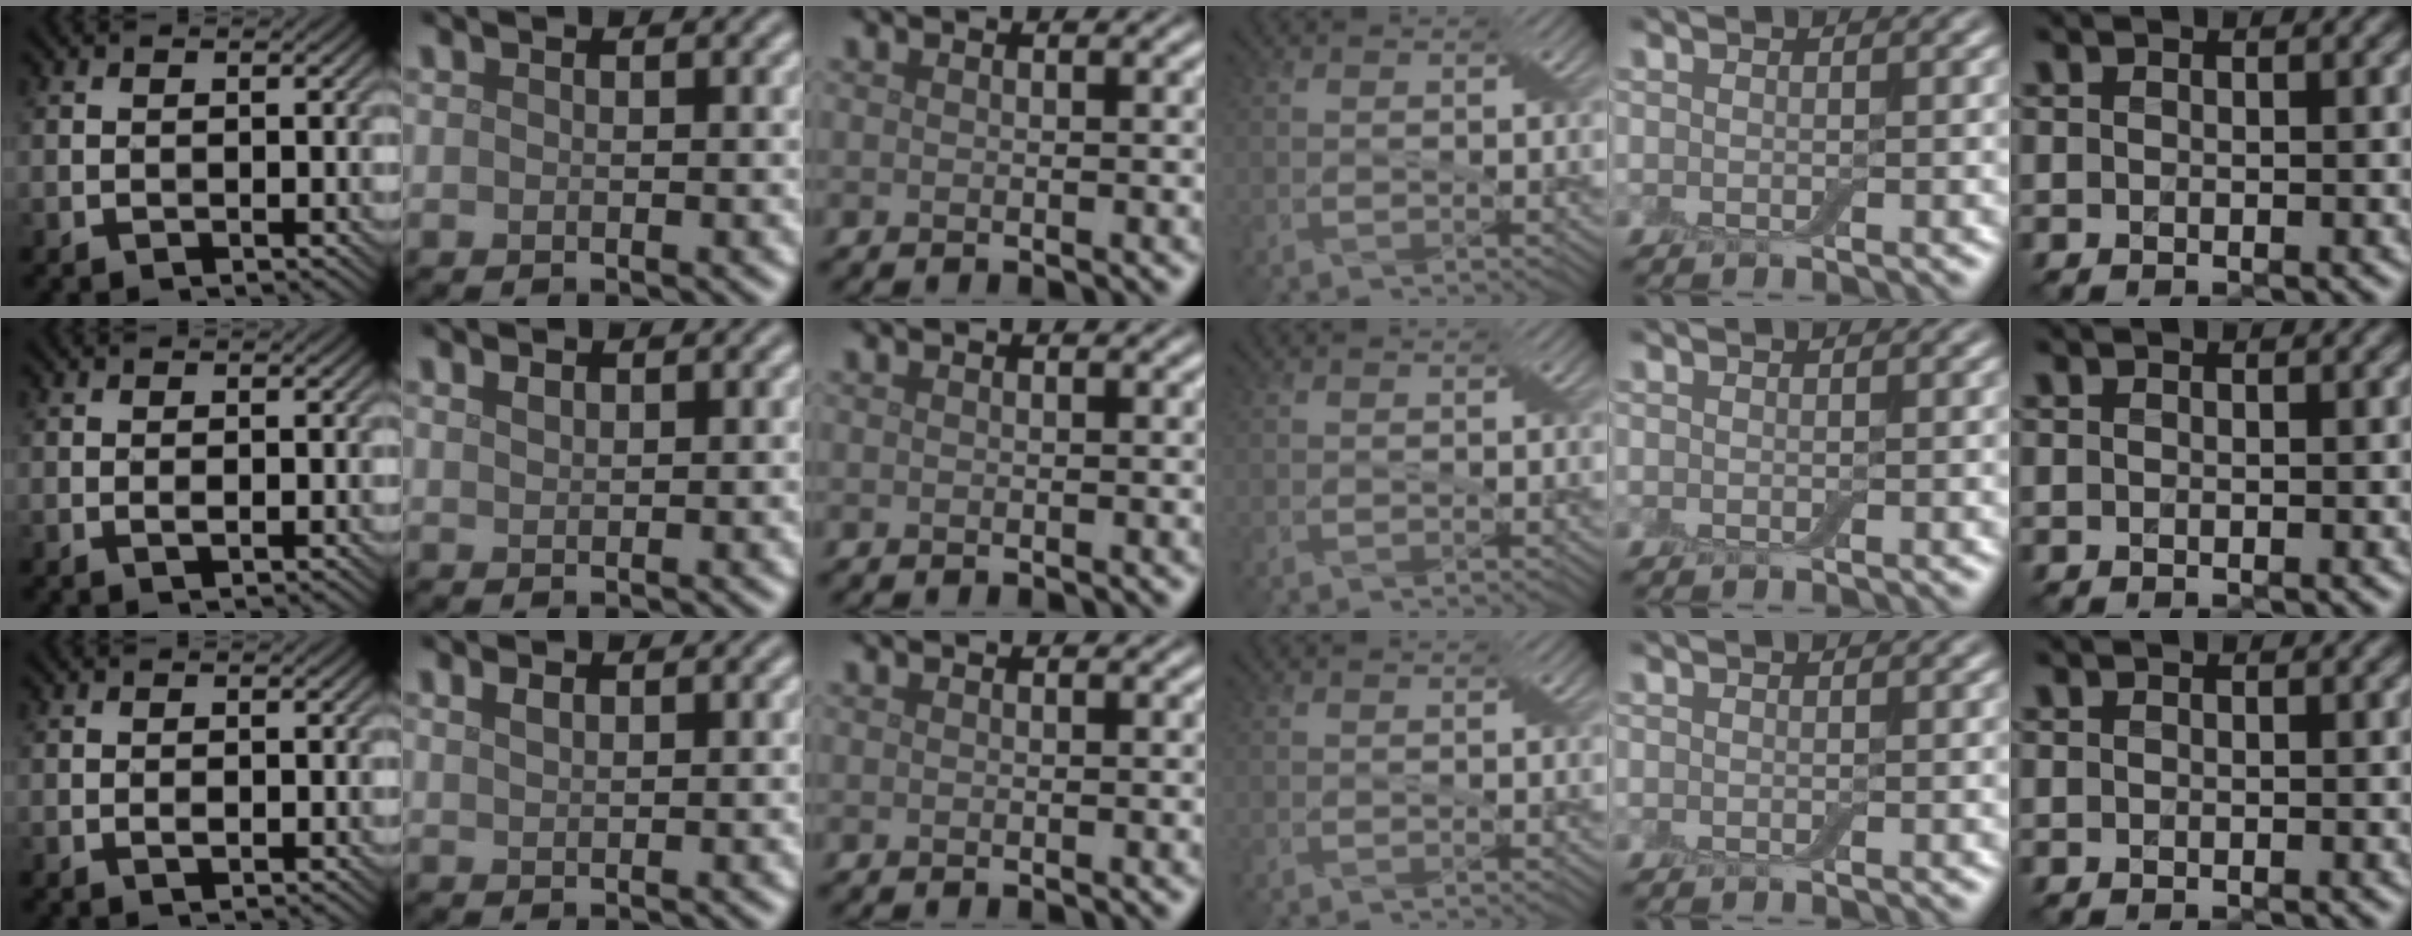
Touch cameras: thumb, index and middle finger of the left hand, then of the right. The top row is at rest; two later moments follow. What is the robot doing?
{"motion": "fold", "object": "bandage"}